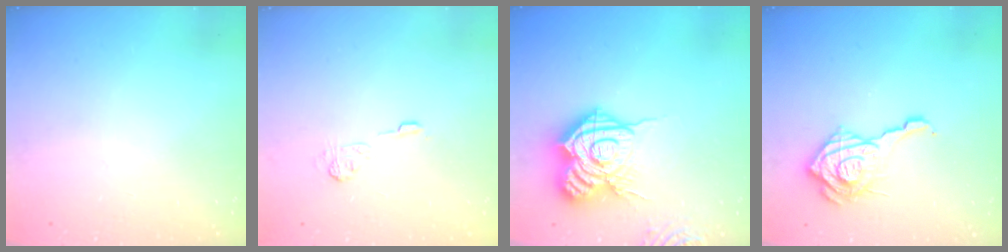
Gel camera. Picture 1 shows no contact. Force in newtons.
{"total": 5.6, "press": 5.3, "slide": 1.6}
{"total": 20.0, "press": 19.9, "slide": 2.2}
{"total": 14.8, "press": 14.7, "slide": 1.5}